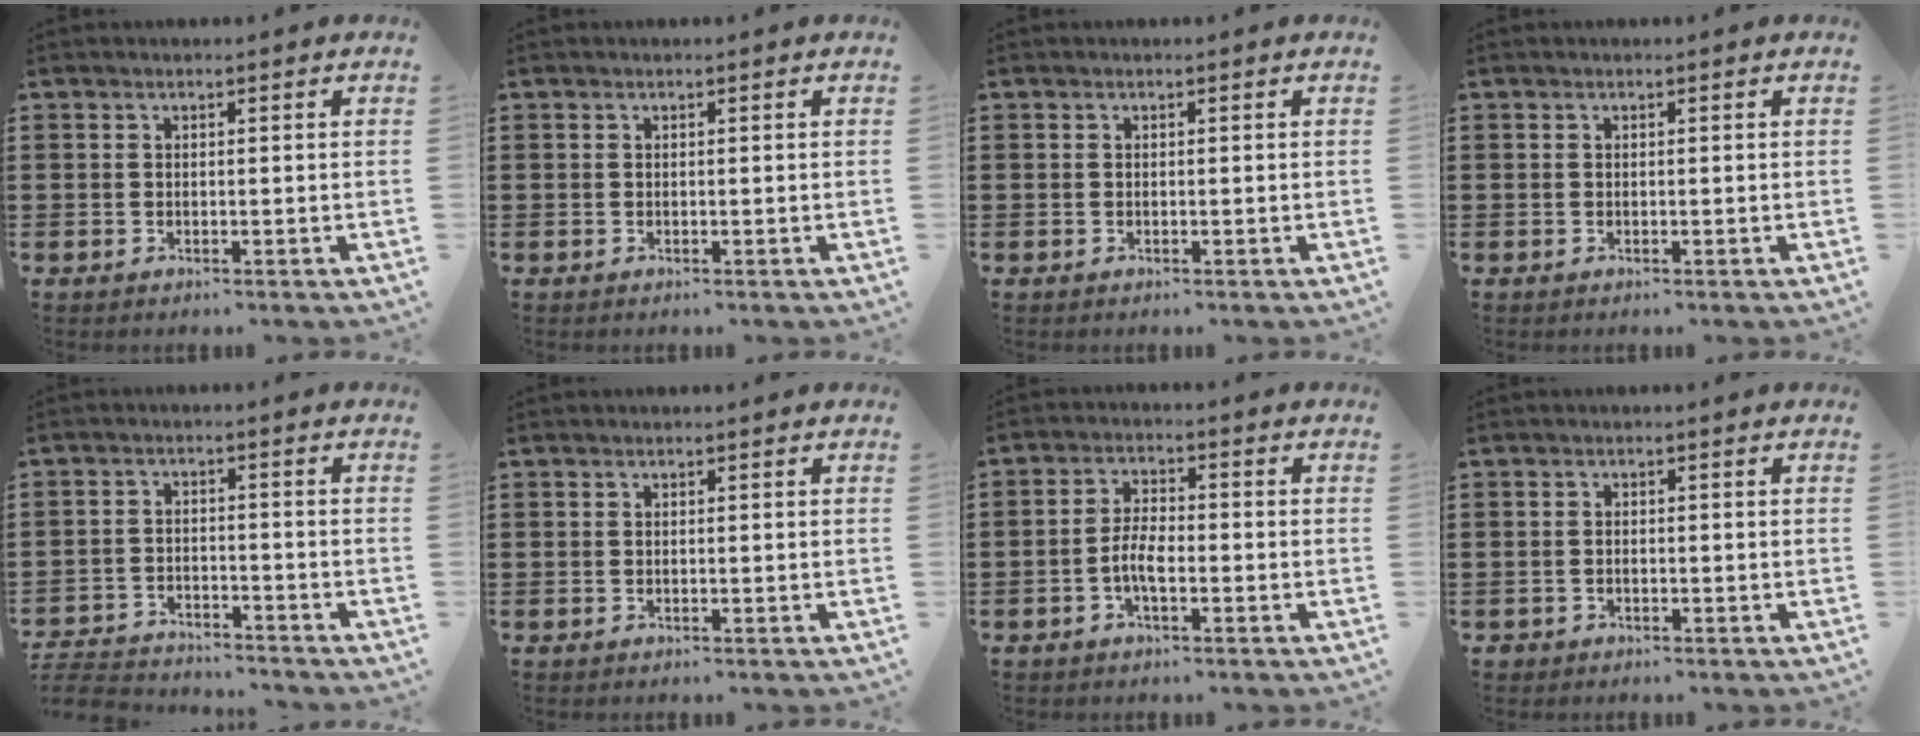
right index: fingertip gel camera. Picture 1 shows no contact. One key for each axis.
{"total": 0.0}
{"total": 0.0}
{"total": 0.0}
{"total": 4.2, "fx": -4.2, "fy": 0.5, "fz": 0.4, "tx": -0.023, "ty": -0.003, "tz": -0.091}
{"total": 0.0}
{"total": 4.5, "fx": -1.5, "fy": 1.8, "fz": 3.8, "tx": -0.087, "ty": 0.001, "tz": -0.033}
{"total": 0.8, "fx": -0.6, "fy": 0.5, "fz": 0.2, "tx": -0.006, "ty": 0.000, "tz": -0.014}